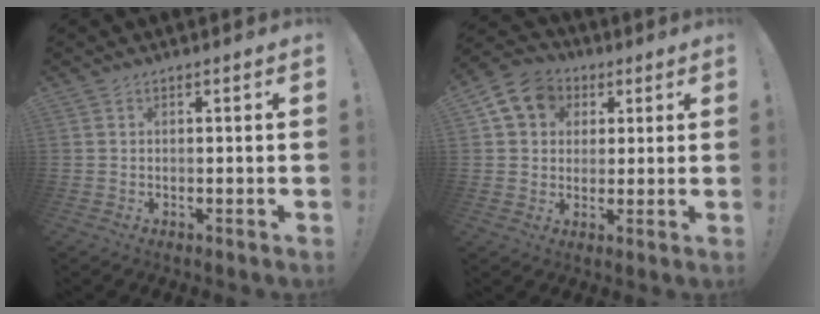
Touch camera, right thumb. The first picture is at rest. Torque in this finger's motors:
{"motor_torque": [-0.13, 0.64, 0.05, 0.03, 0.12]}